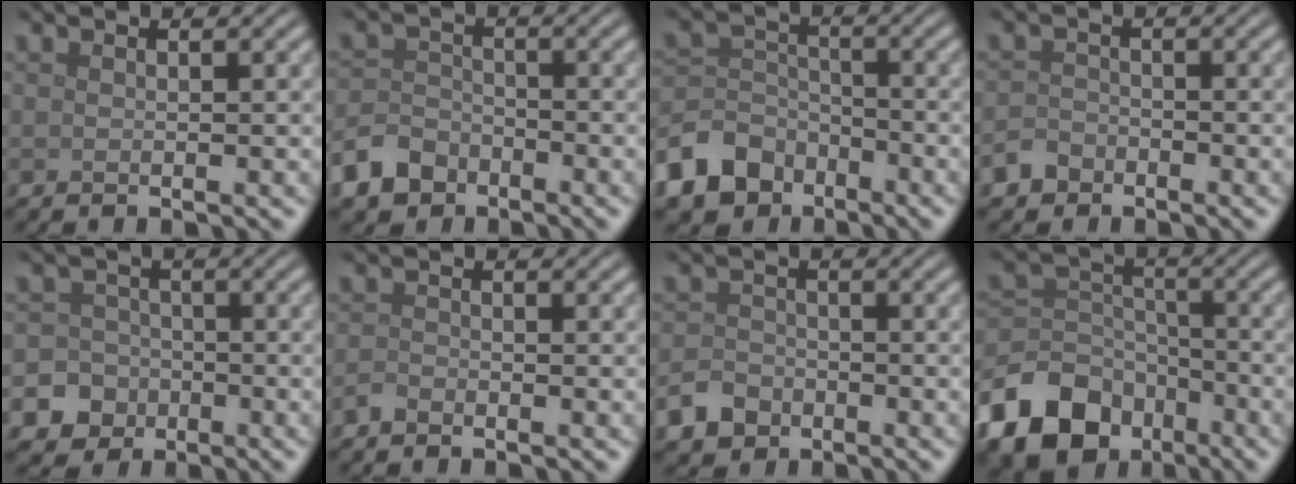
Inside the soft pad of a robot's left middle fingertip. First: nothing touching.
{"total": 3.9, "force": [-2.7, 2.6, 1.3], "torque": [-0.028, 0.002, -0.059]}
{"total": 6.7, "force": [-4.5, 4.5, 2.0], "torque": [-0.035, -0.002, -0.099]}
{"total": 1.9, "force": [-1.4, 1.3, 0.3], "torque": [0.000, 0.005, -0.033]}
{"total": 6.4, "force": [-3.2, 5.4, 0.8], "torque": [-0.001, -0.013, -0.073]}
{"total": 1.0, "force": [-0.9, 0.4, 0.3], "torque": [-0.006, 0.001, -0.021]}
{"total": 3.1, "force": [-2.0, 2.2, 1.0], "torque": [-0.018, -0.002, -0.043]}
{"total": 10.8, "force": [-6.7, 7.4, 4.1], "torque": [-0.093, -0.010, -0.129]}